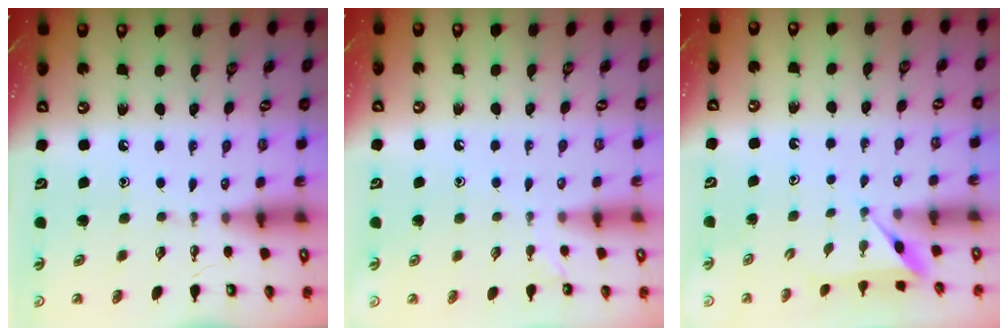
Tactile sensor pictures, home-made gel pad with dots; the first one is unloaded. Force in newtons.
{"total": 2.9, "press": 2.9, "slide": 0.3}
{"total": 3.3, "press": 3.3, "slide": 0.1}